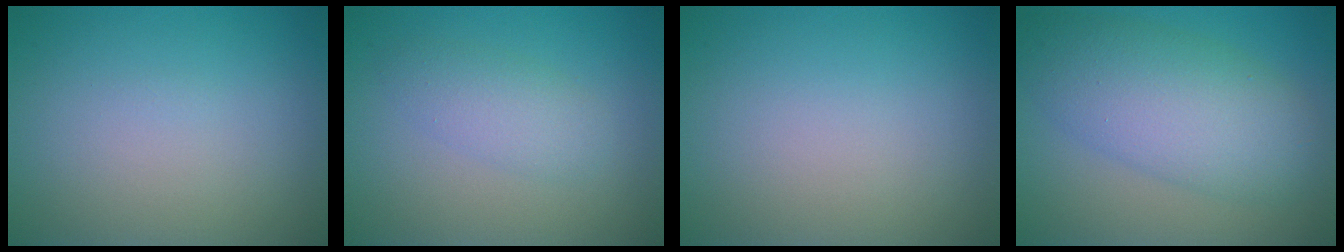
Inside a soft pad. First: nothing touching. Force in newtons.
{"total": 2.6, "press": 2.6, "slide": 0.1}
{"total": 0.0}
{"total": 7.6, "press": 7.6, "slide": 0.4}